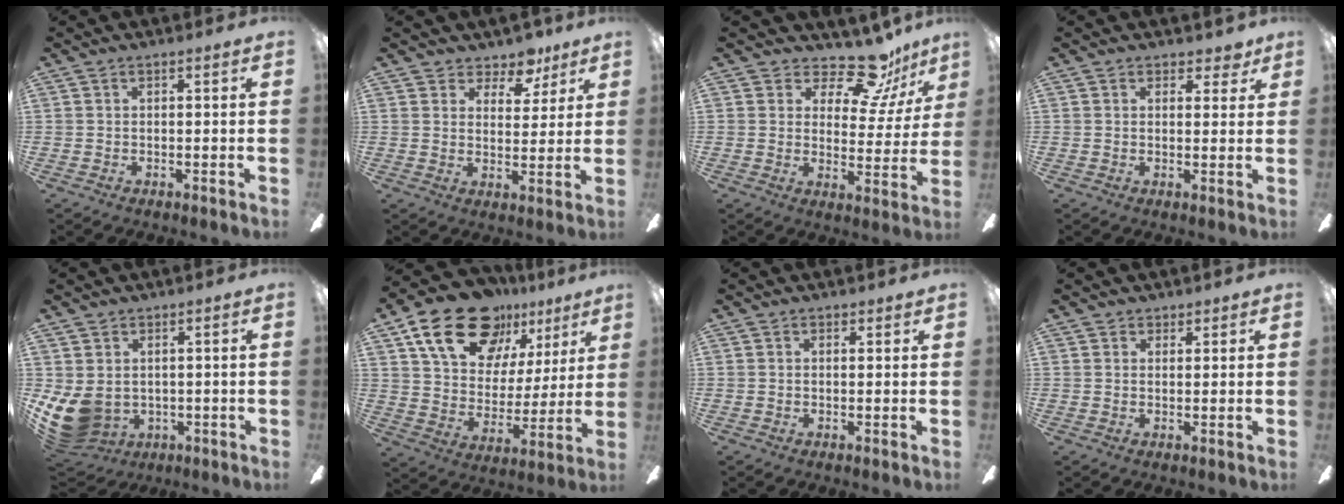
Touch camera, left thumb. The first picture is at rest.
{"total": 7.1, "force": [5.6, 4.0, 1.9], "torque": [-0.022, -0.035, 0.099]}
{"total": 14.6, "force": [11.3, 6.0, 7.0], "torque": [-0.108, -0.075, 0.196]}
{"total": 3.0, "force": [2.2, 1.9, 0.9], "torque": [0.003, -0.007, 0.036]}
{"total": 9.6, "force": [-0.9, 7.9, 5.2], "torque": [-0.138, -0.008, -0.014]}
{"total": 21.8, "force": [14.5, 12.4, 10.6], "torque": [-0.188, -0.077, 0.264]}
{"total": 0.7, "force": [0.6, 0.3, 0.1], "torque": [0.006, -0.002, 0.009]}
{"total": 1.6, "force": [1.3, 1.0, -0.1], "torque": [0.010, -0.002, 0.023]}